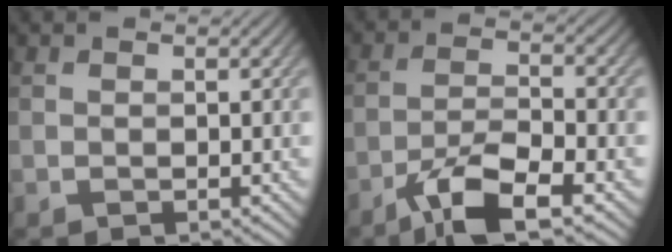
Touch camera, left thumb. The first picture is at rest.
{"total": 7.7, "force": [-4.9, 1.7, 5.6], "torque": [-0.110, 0.002, -0.094]}